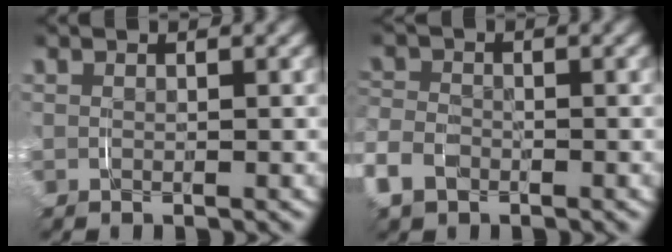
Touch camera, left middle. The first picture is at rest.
{"total": 3.3, "force": [-1.6, 2.5, 1.4], "torque": [-0.047, -0.007, -0.030]}